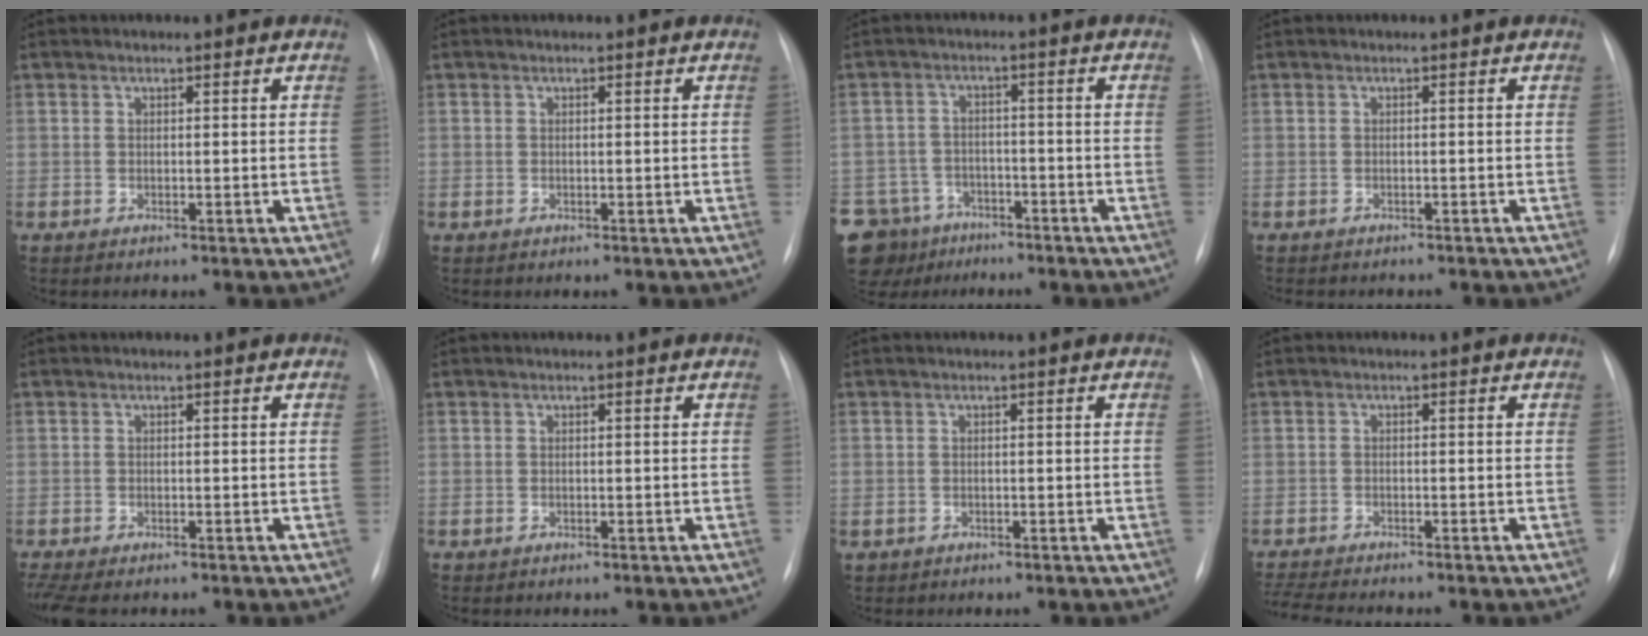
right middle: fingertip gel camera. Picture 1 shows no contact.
{"total": 0.0}
{"total": 10.9, "force": [-8.1, 7.0, 1.9], "torque": [-0.051, 0.012, -0.121]}
{"total": 4.1, "force": [-3.7, 1.0, 1.4], "torque": [-0.013, -0.004, -0.042]}
{"total": 5.3, "force": [-3.9, 2.1, 3.0], "torque": [-0.061, -0.006, -0.061]}
{"total": 0.0}
{"total": 0.5, "force": [-0.2, 0.5, 0.0], "torque": [-0.006, 0.002, 0.000]}
{"total": 5.3, "force": [-4.9, -0.4, 2.1], "torque": [-0.043, -0.016, -0.079]}